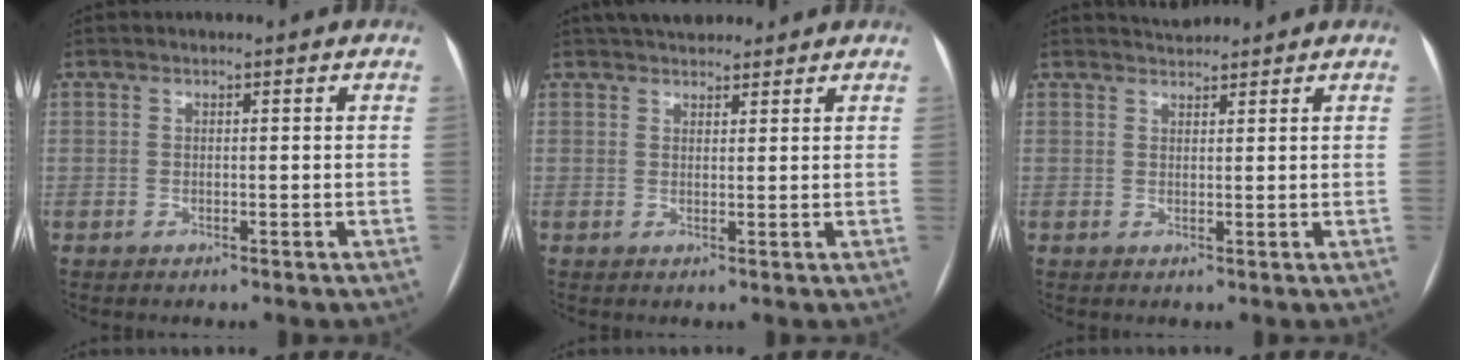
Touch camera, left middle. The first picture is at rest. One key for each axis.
{"total": 6.6, "fx": 5.8, "fy": 2.2, "fz": 2.4, "tx": -0.030, "ty": 0.031, "tz": 0.088}
{"total": 2.1, "fx": 2.0, "fy": 0.2, "fz": 0.0, "tx": -0.005, "ty": 0.012, "tz": 0.038}